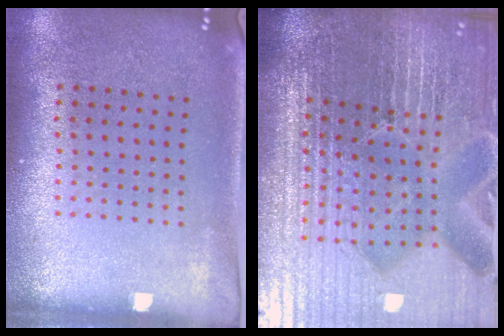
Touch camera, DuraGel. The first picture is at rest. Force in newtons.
{"total": 7.3, "press": 6.3, "slide": 3.5}